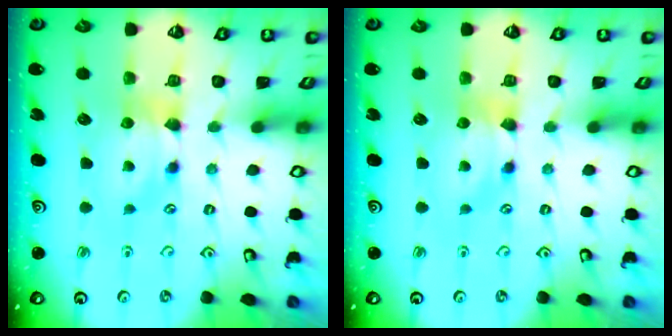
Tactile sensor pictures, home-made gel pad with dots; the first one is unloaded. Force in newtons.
{"total": 0.0}